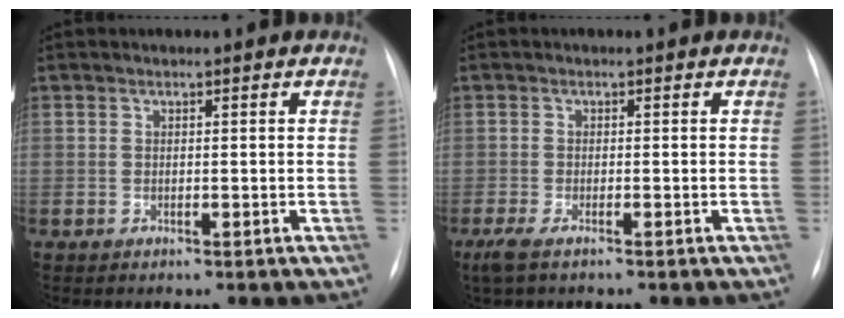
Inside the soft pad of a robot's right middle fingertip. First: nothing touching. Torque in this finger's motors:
{"motor_torque": [0.34, -0.57, 0.05, 0.03]}